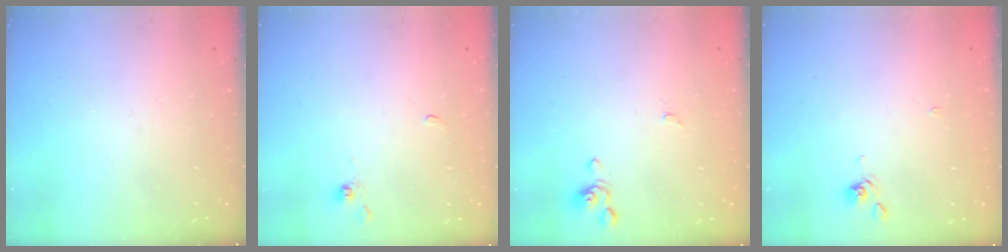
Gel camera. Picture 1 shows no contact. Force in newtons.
{"total": 0.0}
{"total": 0.5, "press": 0.5, "slide": 0.2}
{"total": 2.2, "press": 2.1, "slide": 0.4}